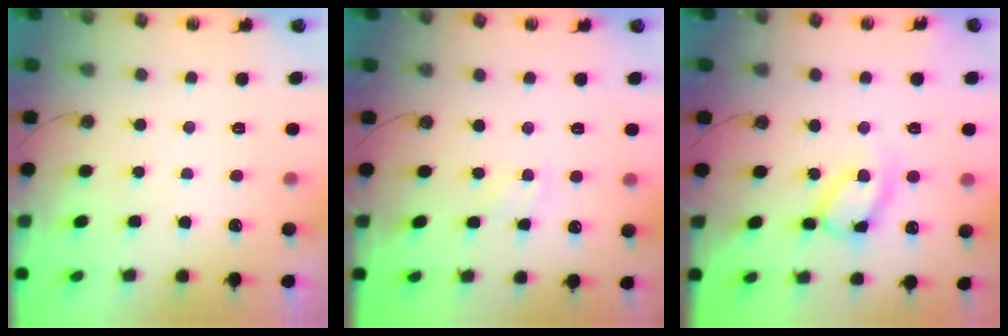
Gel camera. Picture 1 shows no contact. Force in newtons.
{"total": 2.2, "press": 2.1, "slide": 0.3}
{"total": 12.9, "press": 12.8, "slide": 1.4}